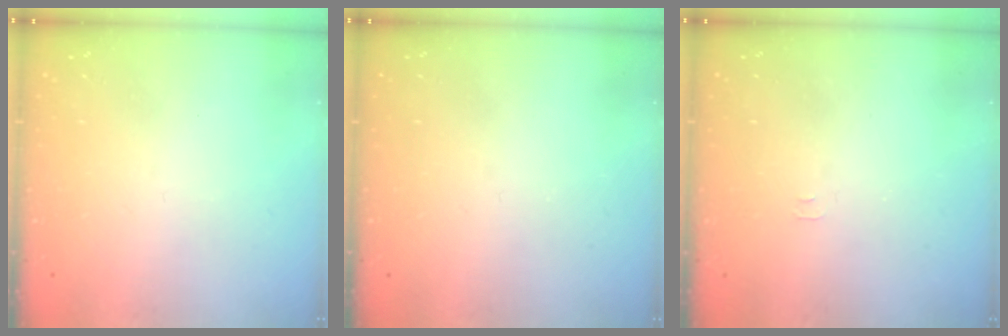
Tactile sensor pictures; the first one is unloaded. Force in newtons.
{"total": 0.0}
{"total": 3.4, "press": 3.4, "slide": 0.3}